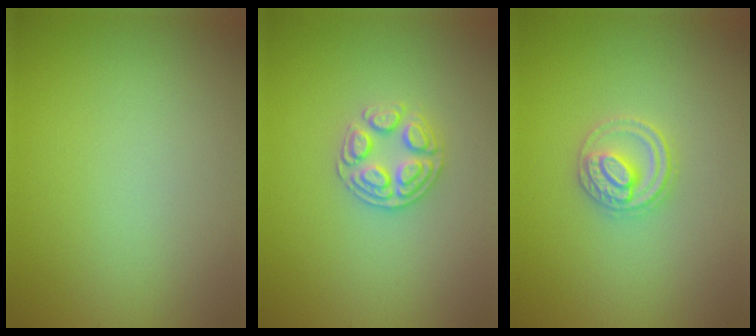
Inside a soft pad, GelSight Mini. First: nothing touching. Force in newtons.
{"total": 2.7, "press": 2.6, "slide": 0.8}
{"total": 2.8, "press": 2.8, "slide": 0.3}